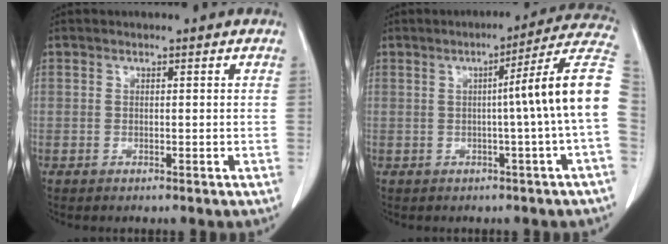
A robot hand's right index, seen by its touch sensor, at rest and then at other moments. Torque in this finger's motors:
{"motor_torque": [0.76, -0.20, 0.46, 0.11]}